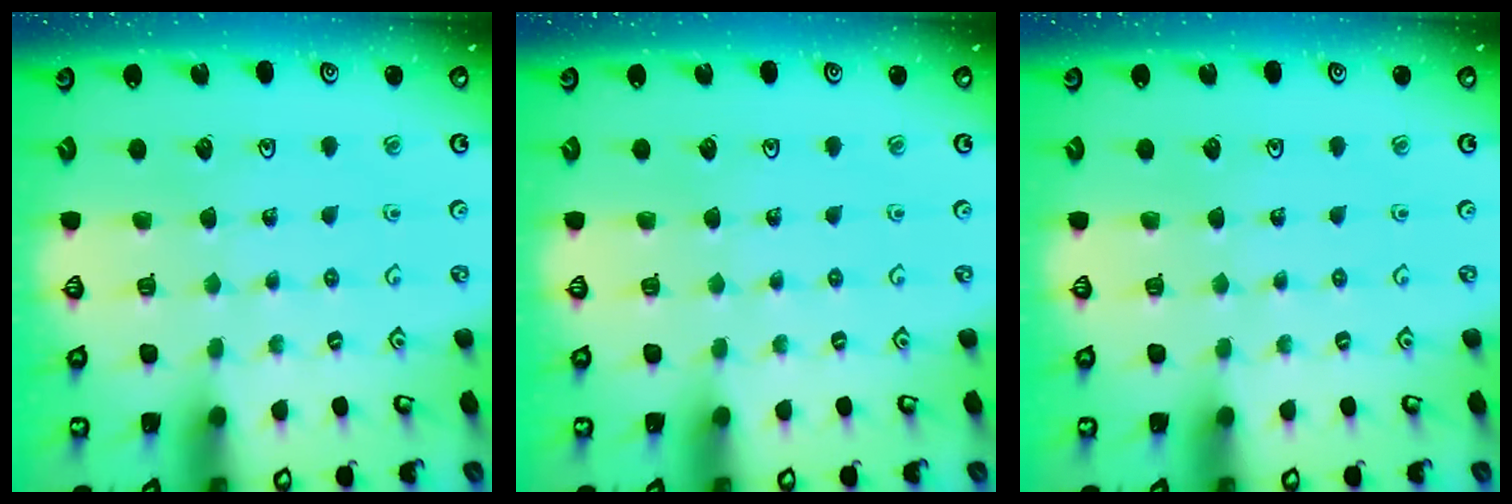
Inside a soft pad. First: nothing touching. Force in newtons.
{"total": 0.0}
{"total": 0.0}